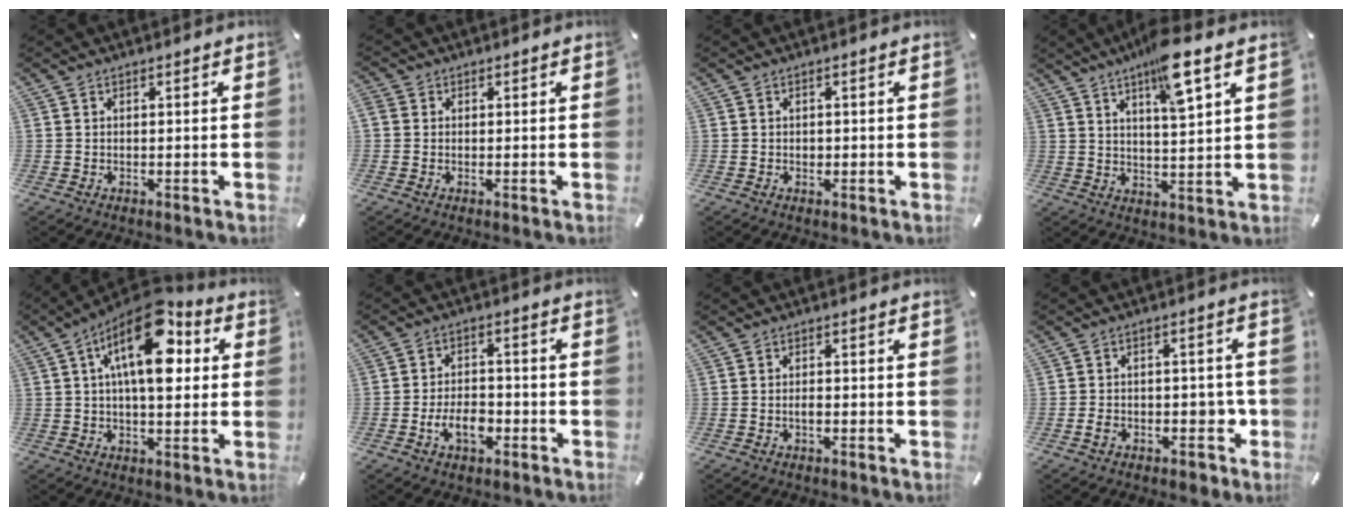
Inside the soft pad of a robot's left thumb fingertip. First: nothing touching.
{"total": 1.3, "force": [0.1, 1.3, 0.2], "torque": [-0.005, 0.006, -0.001]}
{"total": 0.9, "force": [-0.1, 0.7, 0.4], "torque": [-0.008, 0.003, -0.004]}
{"total": 10.4, "force": [6.8, 2.1, 7.7], "torque": [-0.123, -0.031, 0.114]}
{"total": 16.6, "force": [6.0, 7.6, 13.5], "torque": [-0.229, -0.029, 0.095]}
{"total": 7.4, "force": [-3.0, 4.5, 5.0], "torque": [-0.104, 0.011, -0.055]}
{"total": 1.7, "force": [-0.7, 0.8, 1.3], "torque": [-0.026, 0.004, -0.015]}
{"total": 6.3, "force": [-2.2, 4.3, 4.1], "torque": [-0.048, 0.010, -0.035]}